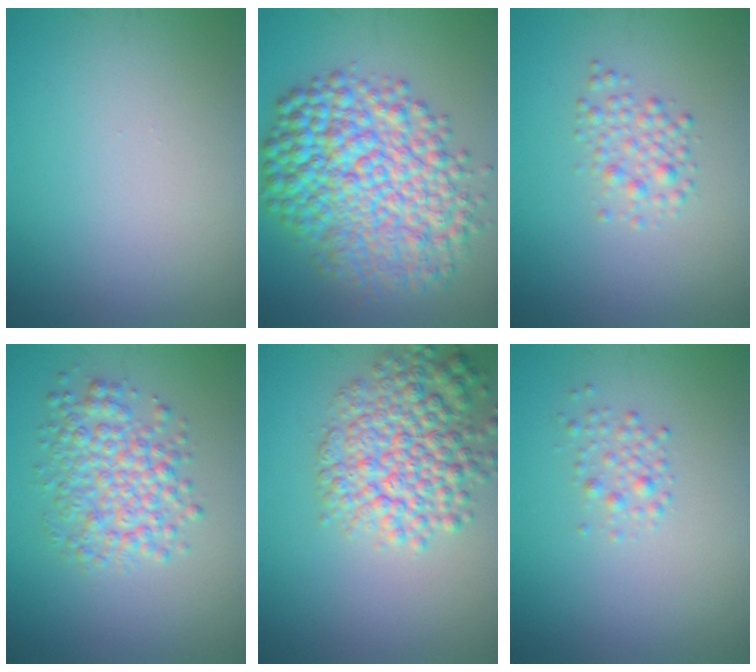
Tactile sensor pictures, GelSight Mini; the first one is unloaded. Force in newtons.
{"total": 11.0, "press": 11.0, "slide": 0.1}
{"total": 2.1, "press": 2.1, "slide": 0.0}
{"total": 4.9, "press": 4.9, "slide": 0.1}
{"total": 6.7, "press": 6.7, "slide": 0.3}
{"total": 1.4, "press": 1.4, "slide": 0.0}